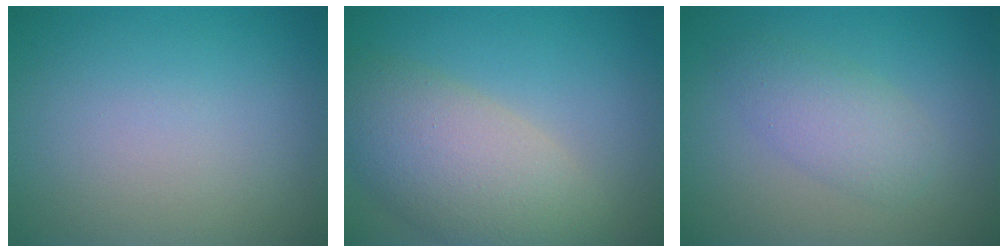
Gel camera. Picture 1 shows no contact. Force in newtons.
{"total": 7.6, "press": 7.6, "slide": 0.5}
{"total": 3.0, "press": 3.0, "slide": 0.1}